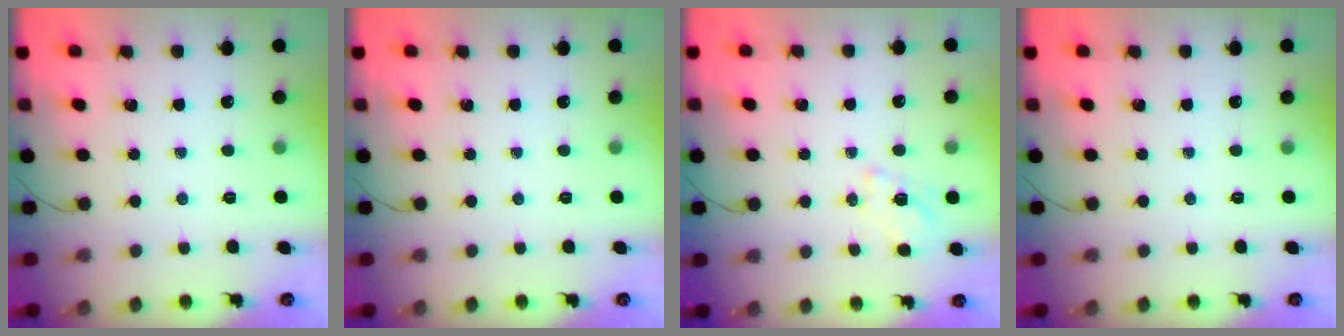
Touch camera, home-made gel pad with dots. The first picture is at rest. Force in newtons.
{"total": 0.0}
{"total": 1.5, "press": 0.9, "slide": 1.1}
{"total": 0.0}